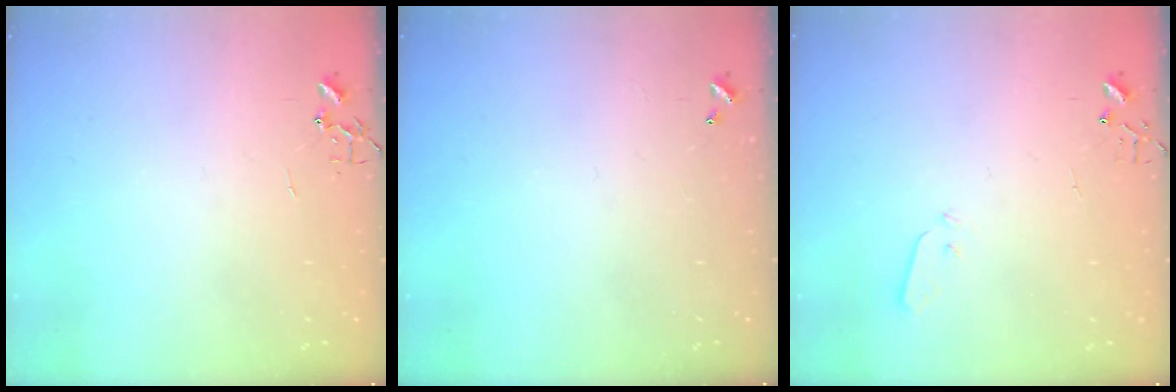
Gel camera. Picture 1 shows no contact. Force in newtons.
{"total": 0.0}
{"total": 3.0, "press": 2.9, "slide": 0.7}